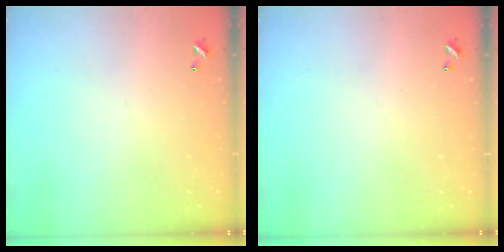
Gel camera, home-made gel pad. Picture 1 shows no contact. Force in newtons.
{"total": 0.0}